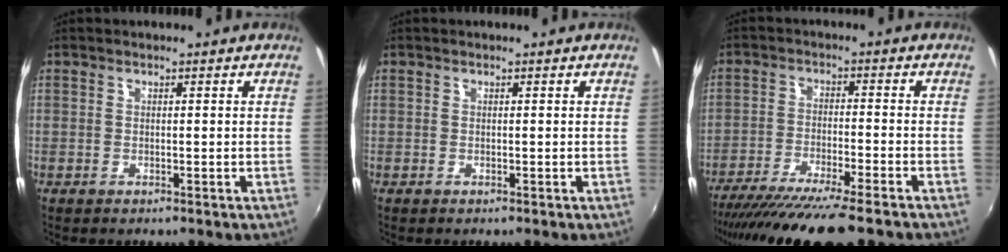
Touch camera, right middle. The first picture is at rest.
{"total": 0.0}
{"total": 15.1, "force": [-12.6, 0.8, 8.2], "torque": [-0.163, -0.041, -0.206]}